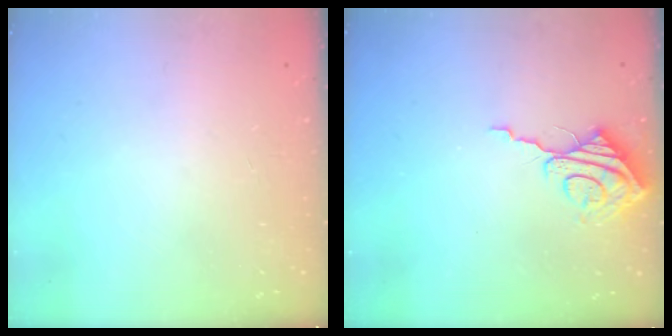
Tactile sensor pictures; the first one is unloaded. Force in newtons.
{"total": 9.6, "press": 9.6, "slide": 1.1}